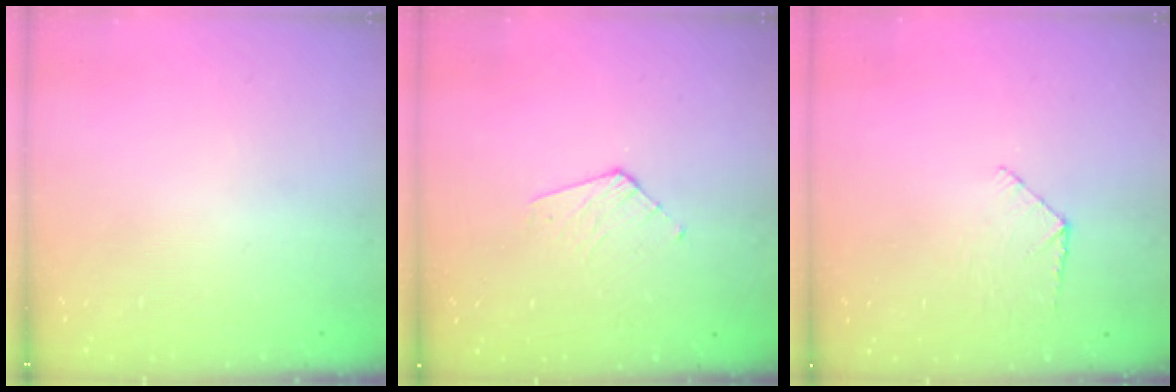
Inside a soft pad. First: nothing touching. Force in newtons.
{"total": 3.4, "press": 3.3, "slide": 0.3}
{"total": 6.1, "press": 6.1, "slide": 0.5}